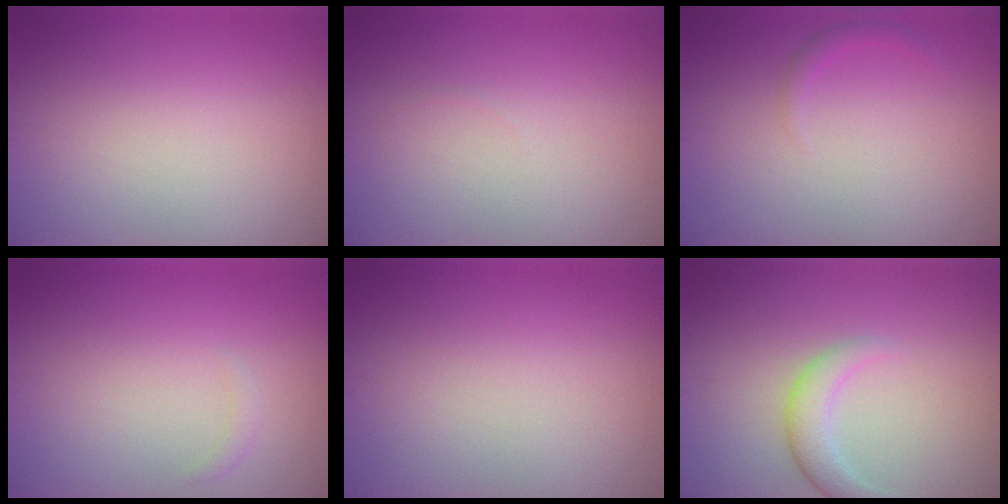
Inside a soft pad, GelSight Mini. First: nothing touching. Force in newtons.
{"total": 0.0}
{"total": 1.0, "press": 1.0, "slide": 0.1}
{"total": 0.7, "press": 0.7, "slide": 0.0}
{"total": 0.0}
{"total": 2.7, "press": 2.7, "slide": 0.2}